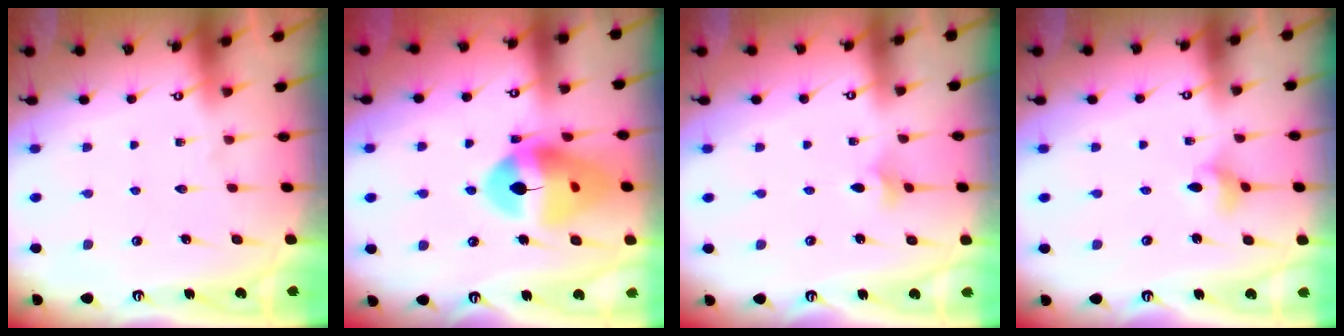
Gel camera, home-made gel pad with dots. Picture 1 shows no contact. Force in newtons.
{"total": 17.0, "press": 16.8, "slide": 2.1}
{"total": 3.0, "press": 2.9, "slide": 0.8}
{"total": 2.9, "press": 2.9, "slide": 0.5}